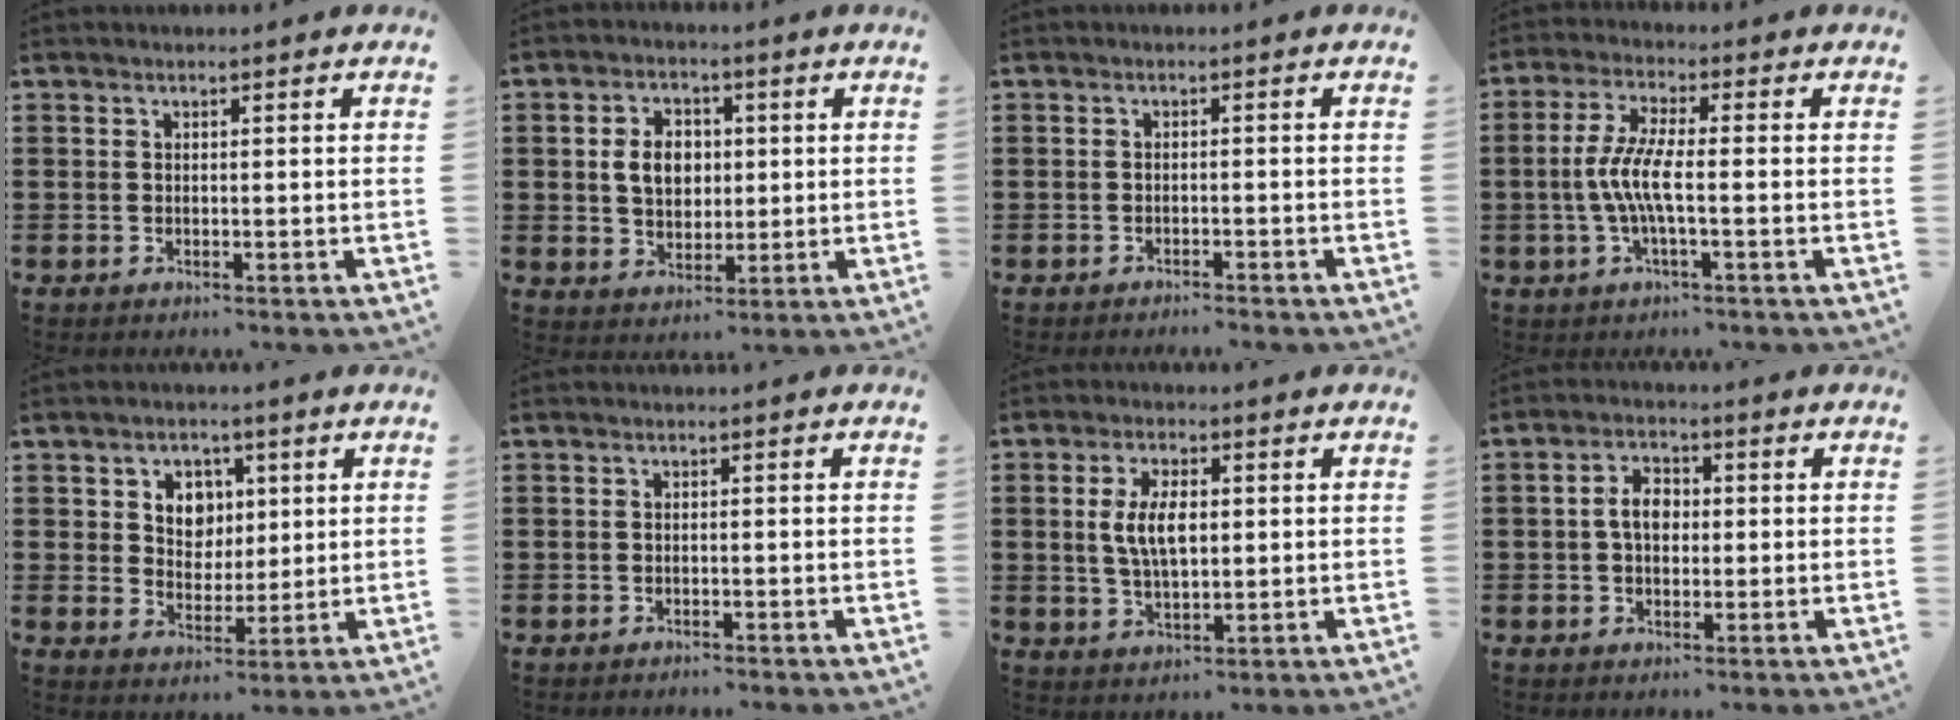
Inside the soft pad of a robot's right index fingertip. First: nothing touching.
{"total": 5.8, "force": [0.6, 4.3, 3.9], "torque": [-0.087, 0.010, 0.003]}
{"total": 1.3, "force": [-1.2, -0.3, 0.0], "torque": [-0.003, 0.000, -0.025]}
{"total": 6.1, "force": [-1.4, 0.9, 5.9], "torque": [-0.139, -0.014, -0.037]}
{"total": 4.9, "force": [1.7, 4.2, 1.9], "torque": [-0.049, 0.012, 0.025]}
{"total": 0.7, "force": [-0.7, -0.2, 0.0], "torque": [-0.001, -0.004, -0.013]}
{"total": 6.2, "force": [0.6, 2.7, 5.5], "torque": [-0.117, 0.007, 0.006]}
{"total": 4.1, "force": [0.0, 2.5, 3.2], "torque": [-0.067, 0.012, -0.003]}